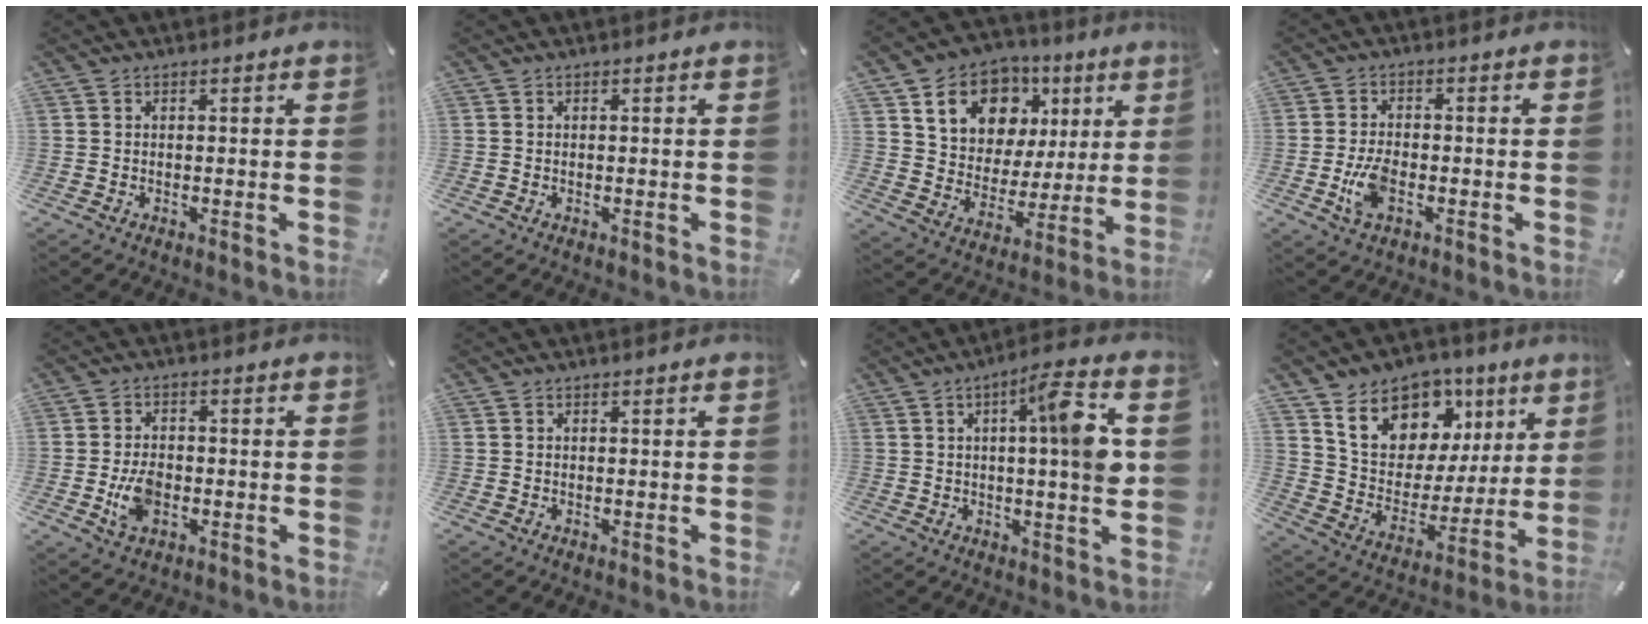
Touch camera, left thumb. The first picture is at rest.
{"total": 0.0}
{"total": 15.7, "force": [7.2, 12.5, 6.1], "torque": [-0.102, -0.028, 0.138]}
{"total": 6.3, "force": [-1.9, 3.3, 5.0], "torque": [-0.114, 0.000, -0.037]}
{"total": 6.7, "force": [-1.6, 4.5, 4.7], "torque": [-0.104, 0.004, -0.030]}
{"total": 0.0}
{"total": 12.4, "force": [2.3, 1.7, 12.0], "torque": [-0.177, -0.007, 0.027]}
{"total": 14.9, "force": [8.4, 11.1, 5.3], "torque": [-0.089, -0.057, 0.155]}